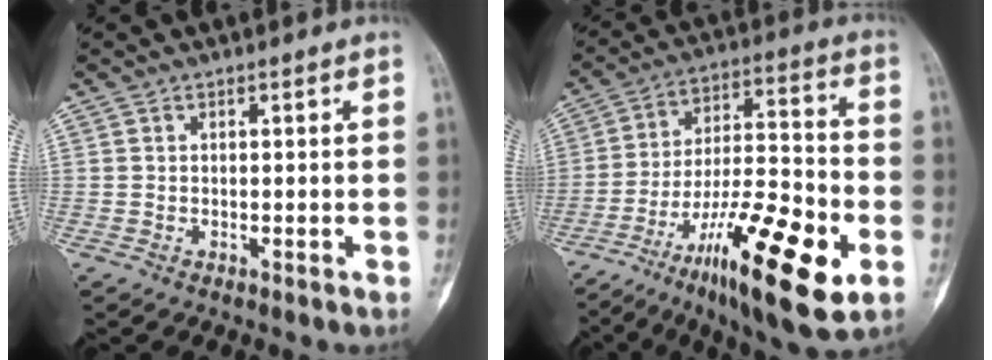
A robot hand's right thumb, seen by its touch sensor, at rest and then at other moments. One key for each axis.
{"total": 23.4, "fx": -10.1, "fy": 6.3, "fz": 20.2, "tx": -0.328, "ty": 0.044, "tz": -0.161}